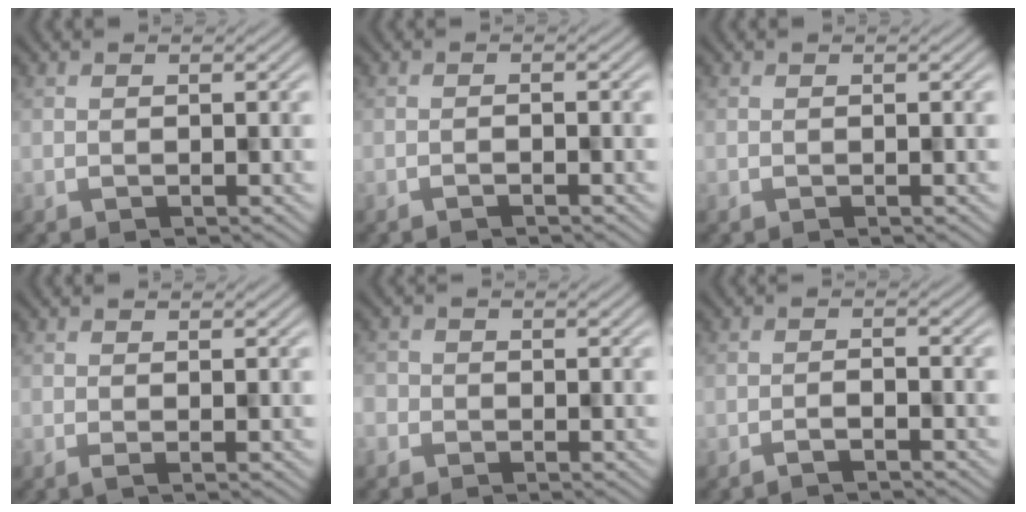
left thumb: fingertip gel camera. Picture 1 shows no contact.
{"total": 0.7, "force": [-0.7, 0.1, 0.3], "torque": [-0.005, 0.001, -0.015]}
{"total": 0.0}
{"total": 1.4, "force": [-0.3, 0.2, 1.4], "torque": [-0.021, 0.002, -0.009]}
{"total": 1.8, "force": [-1.2, 1.3, -0.1], "torque": [0.005, -0.008, -0.027]}
{"total": 1.7, "force": [-1.4, 0.2, 0.9], "torque": [-0.016, 0.003, -0.029]}